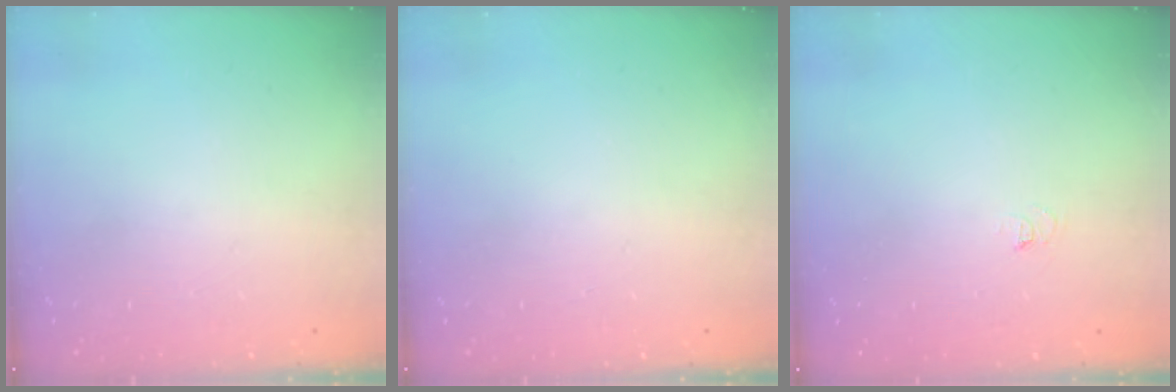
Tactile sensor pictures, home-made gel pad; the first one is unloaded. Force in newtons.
{"total": 0.0}
{"total": 2.8, "press": 2.8, "slide": 0.3}